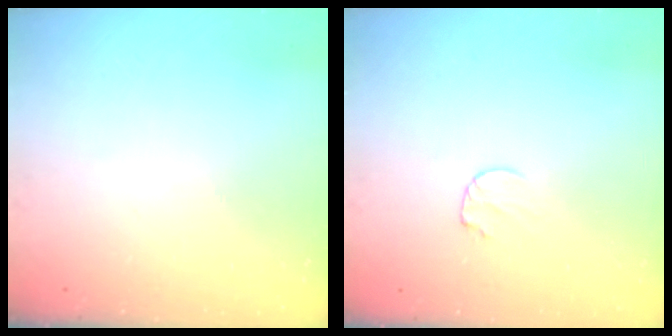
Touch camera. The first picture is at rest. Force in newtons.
{"total": 5.5, "press": 5.5, "slide": 0.6}